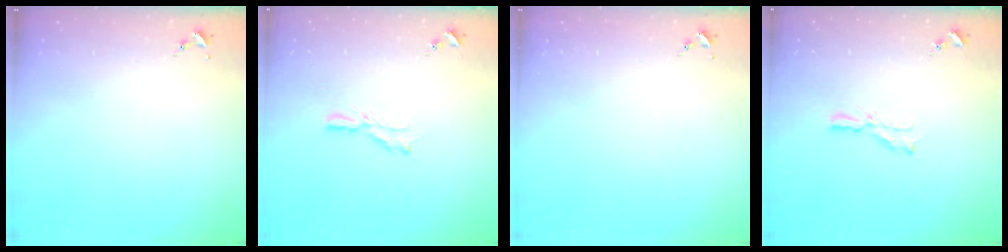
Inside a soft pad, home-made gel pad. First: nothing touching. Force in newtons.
{"total": 4.7, "press": 4.7, "slide": 0.5}
{"total": 0.0}
{"total": 4.7, "press": 4.7, "slide": 0.5}